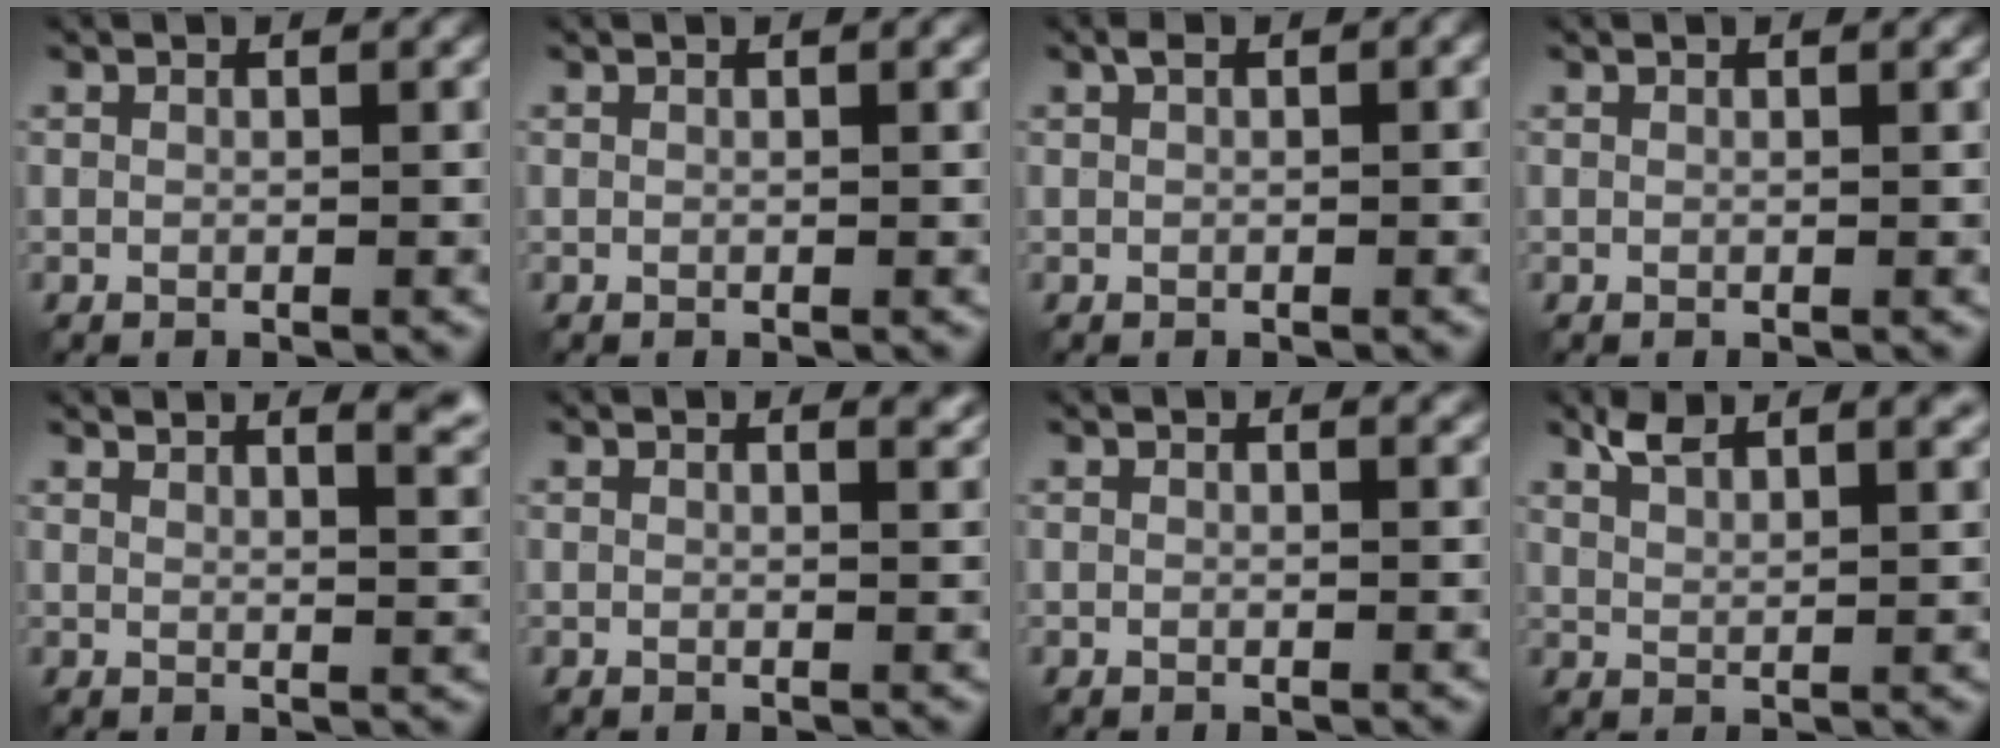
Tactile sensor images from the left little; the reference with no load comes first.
{"total": 0.6, "force": [0.3, 0.1, 0.5], "torque": [-0.006, 0.006, 0.004]}
{"total": 1.1, "force": [0.3, 0.4, 1.0], "torque": [-0.019, 0.007, 0.006]}
{"total": 0.5, "force": [0.5, 0.0, 0.1], "torque": [0.000, 0.002, 0.007]}
{"total": 4.8, "force": [3.8, 1.2, 2.6], "torque": [-0.012, 0.011, 0.044]}
{"total": 1.6, "force": [1.4, 0.4, 0.7], "torque": [-0.003, 0.000, 0.012]}
{"total": 0.9, "force": [0.8, 0.2, 0.4], "torque": [-0.003, 0.001, 0.009]}
{"total": 4.6, "force": [3.3, 1.3, 2.8], "torque": [-0.046, 0.011, 0.059]}